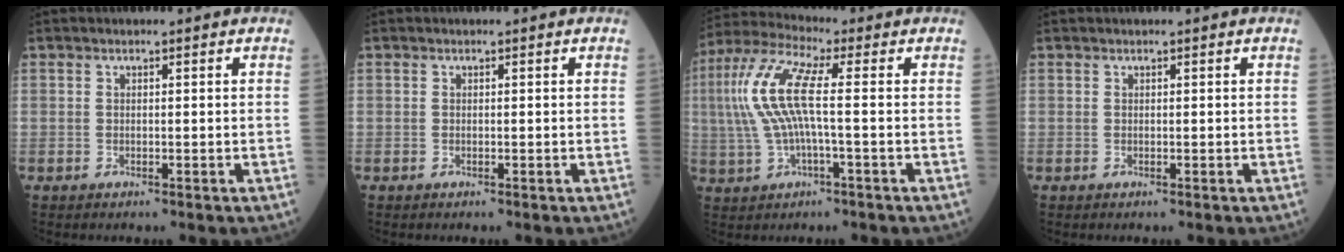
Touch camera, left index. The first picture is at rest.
{"total": 0.0}
{"total": 10.0, "force": [0.6, 1.6, 9.8], "torque": [-0.228, 0.028, 0.006]}
{"total": 0.0}